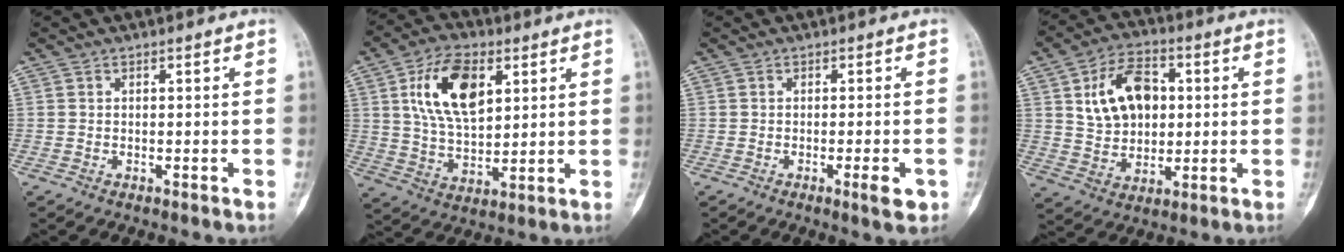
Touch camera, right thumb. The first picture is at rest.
{"total": 14.6, "force": [5.1, 8.1, 11.1], "torque": [-0.183, -0.014, 0.097]}
{"total": 4.0, "force": [-1.6, 0.9, 3.5], "torque": [-0.046, -0.001, -0.021]}
{"total": 13.4, "force": [3.0, 9.2, 9.3], "torque": [-0.126, 0.002, 0.053]}